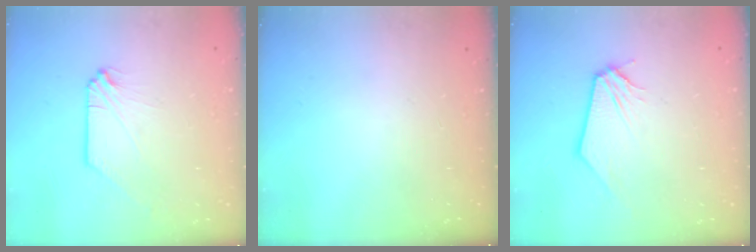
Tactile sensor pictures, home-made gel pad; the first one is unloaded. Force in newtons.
{"total": 0.0}
{"total": 0.0}